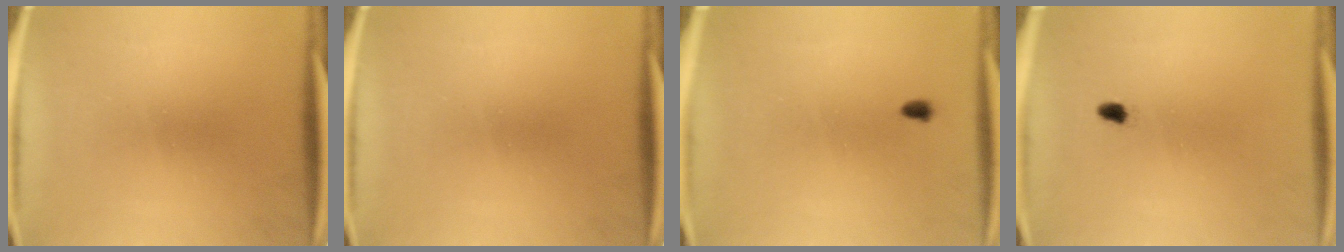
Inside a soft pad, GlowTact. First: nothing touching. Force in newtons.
{"total": 0.0}
{"total": 1.0}
{"total": 1.3}